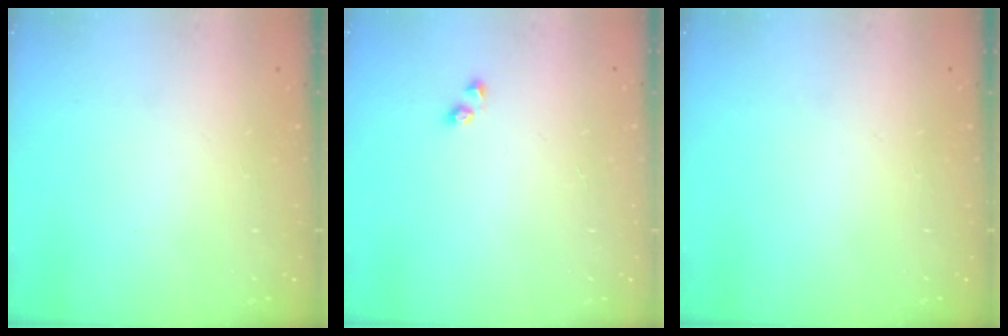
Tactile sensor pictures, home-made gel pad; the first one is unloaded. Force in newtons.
{"total": 3.1, "press": 3.1, "slide": 0.4}
{"total": 0.0}